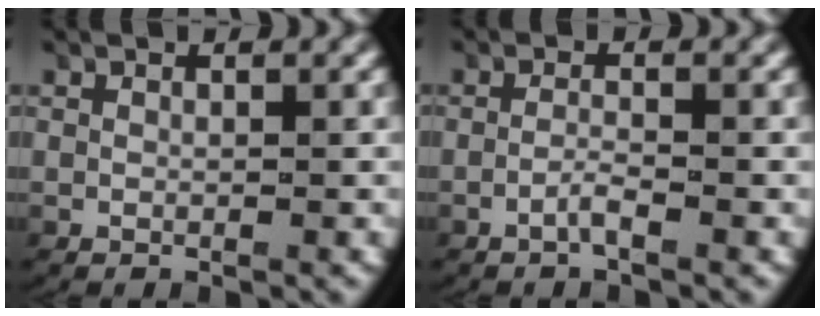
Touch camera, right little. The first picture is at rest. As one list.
[{"total": 1.3, "force": [-1.0, 0.1, 0.8], "torque": [-0.022, -0.003, -0.020]}]